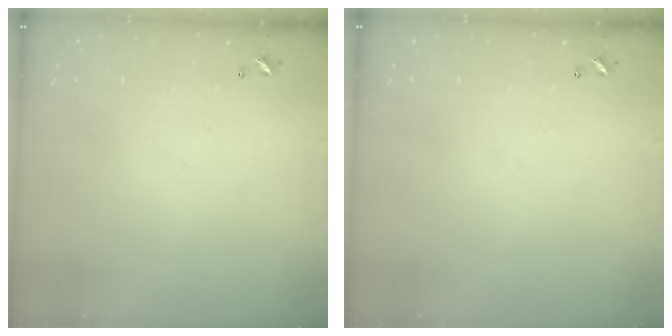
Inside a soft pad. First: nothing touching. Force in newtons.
{"total": 0.0}